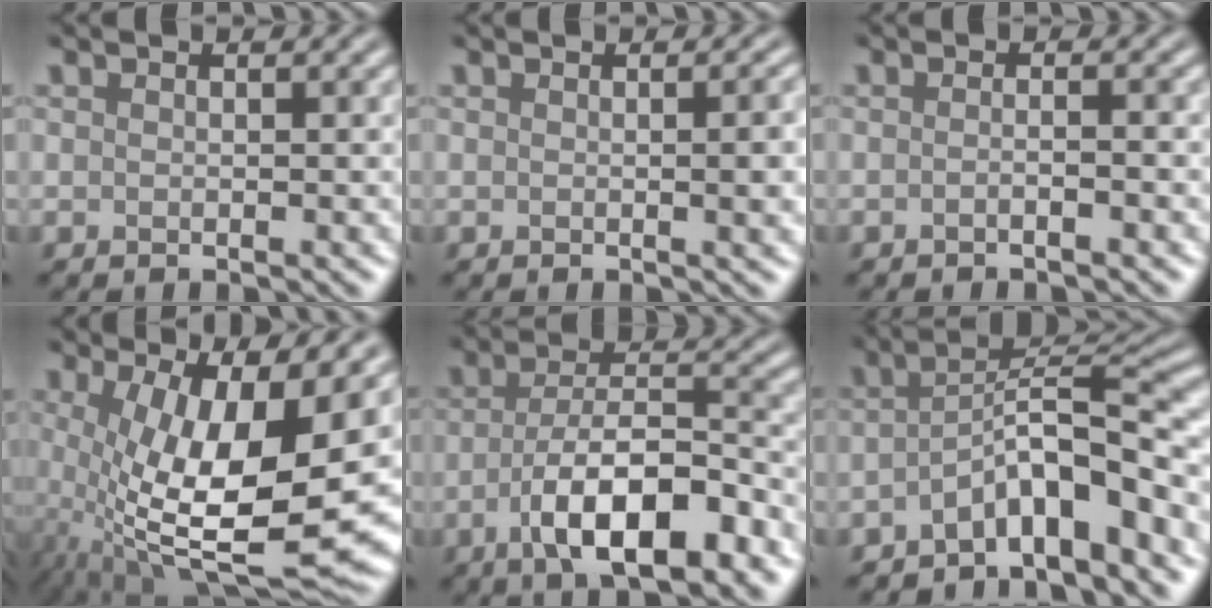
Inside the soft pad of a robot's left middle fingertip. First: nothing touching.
{"total": 3.2, "force": [0.0, 1.0, 3.0], "torque": [-0.029, 0.004, -0.003]}
{"total": 1.2, "force": [-0.6, 0.3, 1.0], "torque": [-0.015, -0.003, -0.018]}
{"total": 14.0, "force": [-0.7, 4.6, 13.2], "torque": [-0.221, -0.021, -0.001]}
{"total": 9.3, "force": [-4.1, 3.1, 7.7], "torque": [-0.128, 0.008, -0.070]}
{"total": 7.3, "force": [-3.6, 1.7, 6.1], "torque": [-0.090, 0.016, -0.070]}